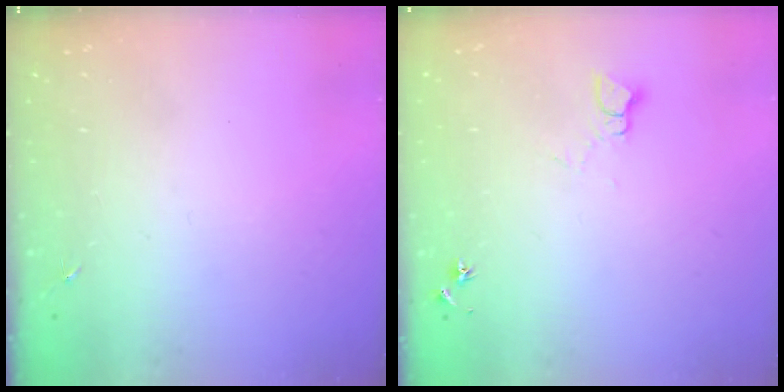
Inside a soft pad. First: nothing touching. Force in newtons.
{"total": 4.9, "press": 4.9, "slide": 0.5}